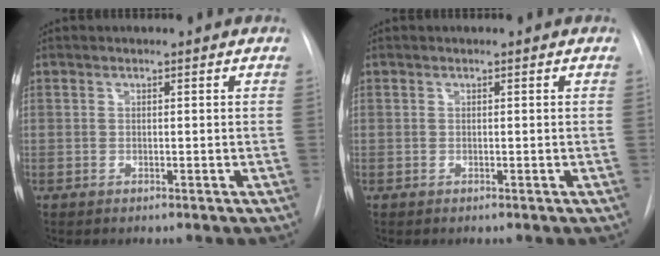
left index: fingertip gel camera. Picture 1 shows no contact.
{"total": 0.0}